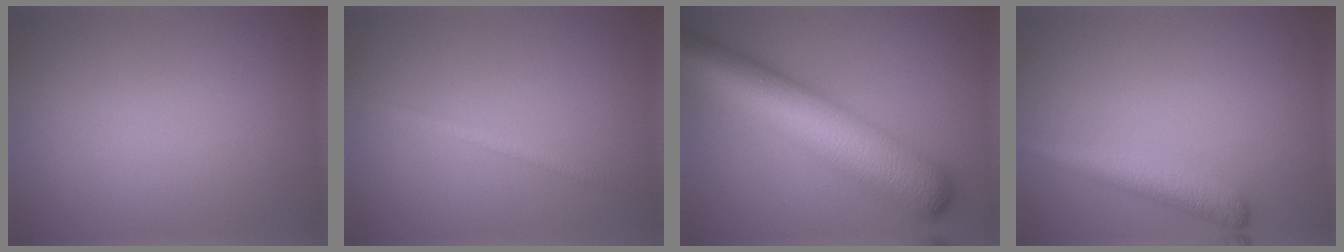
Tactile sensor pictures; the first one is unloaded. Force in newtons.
{"total": 1.4, "press": 1.4, "slide": 0.0}
{"total": 11.2, "press": 11.2, "slide": 0.4}
{"total": 3.5, "press": 3.5, "slide": 0.2}